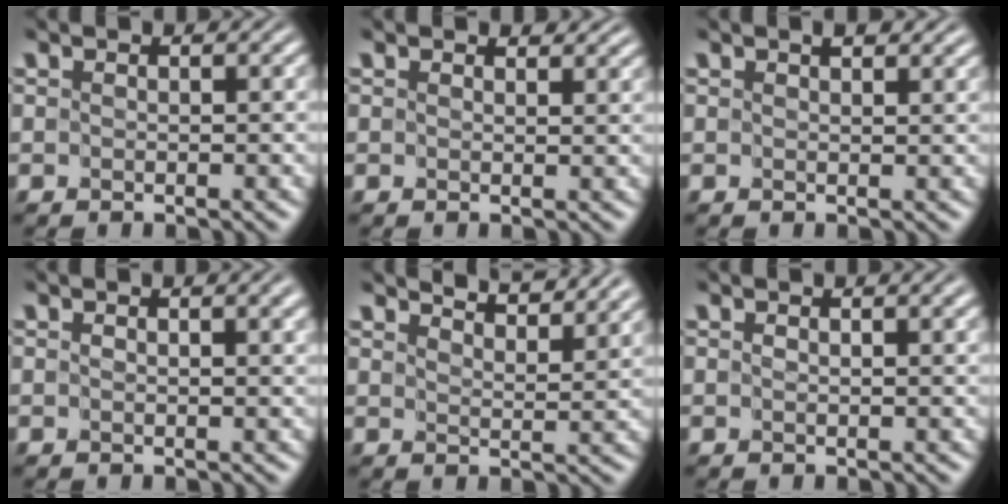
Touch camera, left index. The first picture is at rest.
{"total": 2.3, "force": [1.9, 0.9, 1.0], "torque": [-0.013, 0.003, 0.021]}
{"total": 1.6, "force": [1.0, 0.6, 1.1], "torque": [-0.010, 0.003, 0.016]}
{"total": 1.7, "force": [0.9, 0.4, 1.3], "torque": [-0.007, 0.001, 0.014]}
{"total": 6.4, "force": [5.7, 1.2, 2.6], "torque": [-0.015, 0.011, 0.053]}
{"total": 1.2, "force": [0.8, 0.1, 0.9], "torque": [-0.002, 0.002, 0.010]}